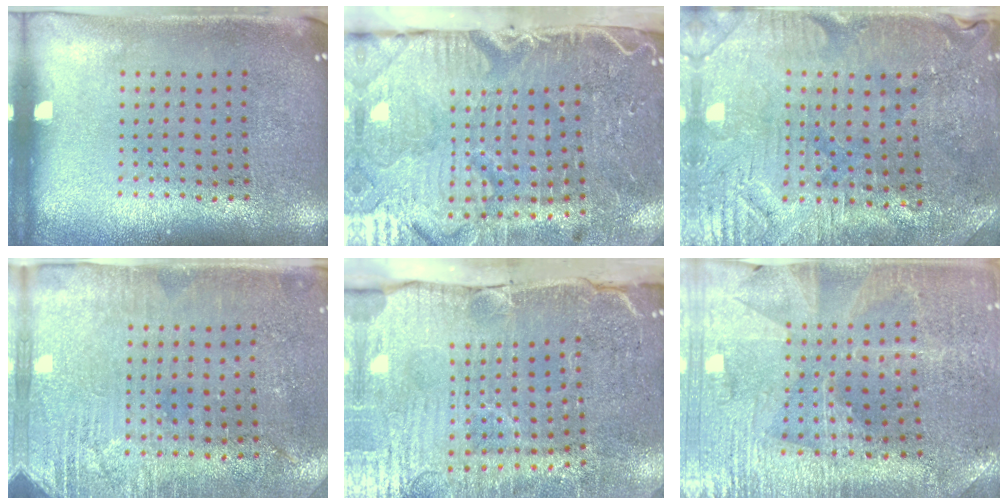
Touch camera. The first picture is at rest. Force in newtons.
{"total": 5.3, "press": 4.3, "slide": 3.1}
{"total": 1.4, "press": 1.4, "slide": 0.4}
{"total": 2.8, "press": 2.6, "slide": 1.0}
{"total": 5.0, "press": 4.3, "slide": 2.6}
{"total": 1.7, "press": 1.7, "slide": 0.3}